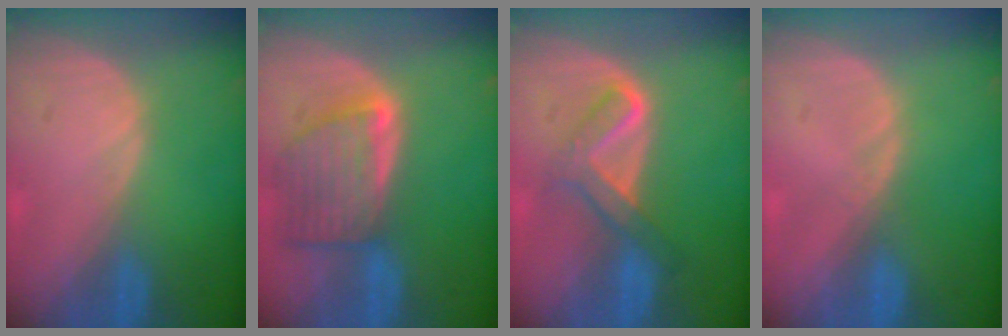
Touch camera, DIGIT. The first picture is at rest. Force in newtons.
{"total": 8.1, "press": 7.3, "slide": 3.5}
{"total": 5.2, "press": 5.2, "slide": 0.4}
{"total": 0.7, "press": 0.5, "slide": 0.4}